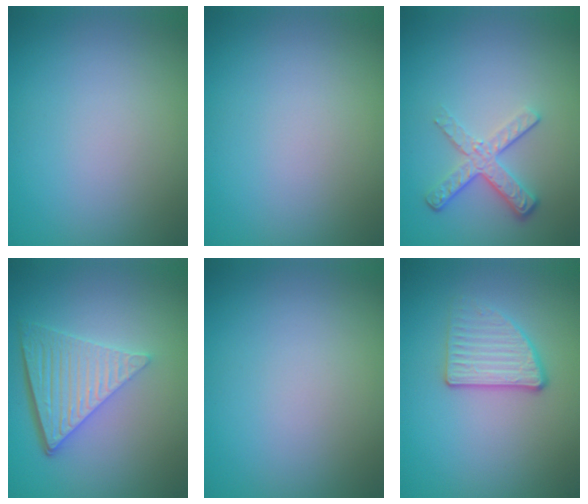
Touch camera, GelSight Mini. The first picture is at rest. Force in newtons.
{"total": 0.0}
{"total": 3.5, "press": 2.6, "slide": 2.4}
{"total": 6.4, "press": 4.3, "slide": 4.7}
{"total": 0.0}
{"total": 2.7, "press": 2.5, "slide": 1.2}